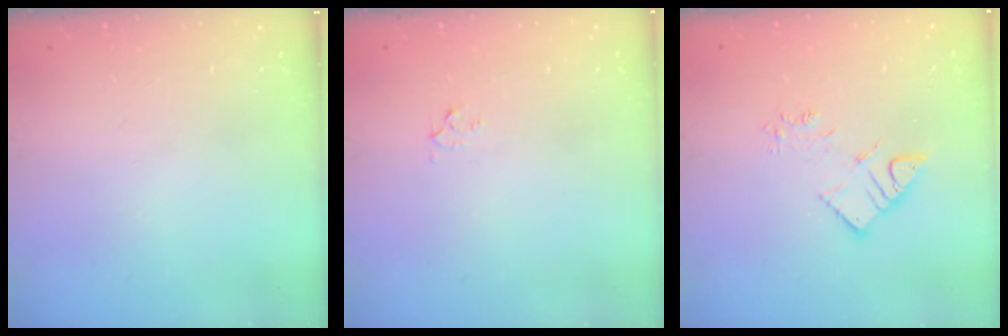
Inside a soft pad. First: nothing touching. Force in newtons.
{"total": 2.3, "press": 2.3, "slide": 0.2}
{"total": 7.1, "press": 7.1, "slide": 0.6}